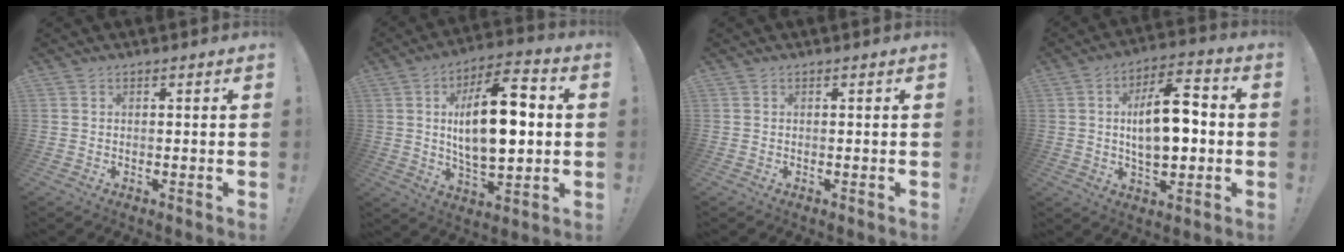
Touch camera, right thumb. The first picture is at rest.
{"total": 18.7, "force": [1.7, 8.4, 16.6], "torque": [-0.279, 0.002, 0.018]}
{"total": 0.0}
{"total": 15.5, "force": [0.1, 7.8, 13.4], "torque": [-0.216, 0.009, -0.001]}